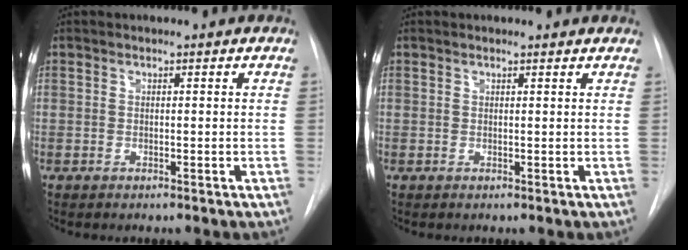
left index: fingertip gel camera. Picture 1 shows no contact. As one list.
[{"total": 0.6, "force": [0.6, 0.1, 0.1], "torque": [-0.010, 0.002, 0.000]}]